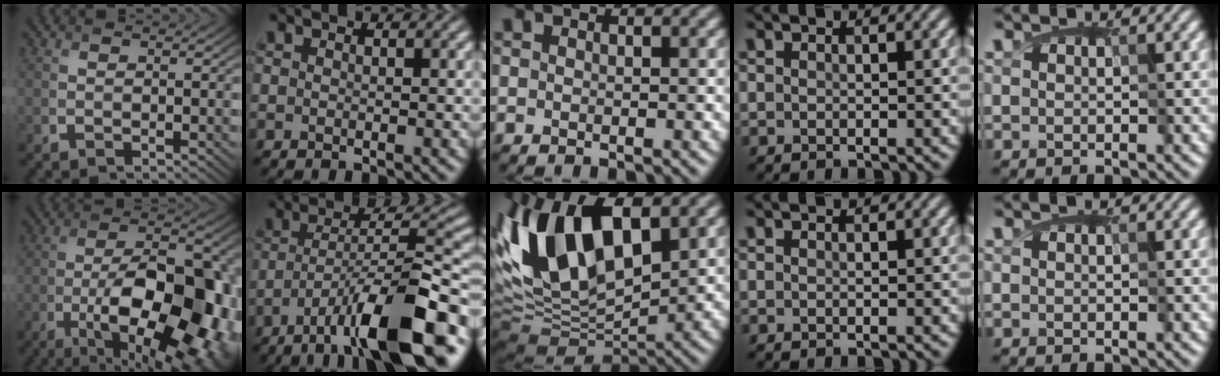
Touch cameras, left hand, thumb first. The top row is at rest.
{"thumb": {"total": 17.8, "force": [-5.6, 8.0, 14.9], "torque": [-0.215, -0.010, -0.078]}, "index": {"total": 13.3, "force": [-7.6, 3.2, 10.5], "torque": [-0.164, 0.012, -0.126]}, "middle": {"total": 12.9, "force": [3.1, 6.8, 10.4], "torque": [-0.201, 0.013, 0.048]}, "ring": {"total": 1.0, "force": [0.9, 0.1, 0.2], "torque": [-0.008, -0.004, 0.006]}}